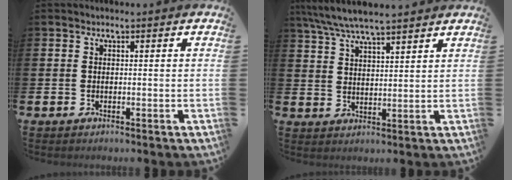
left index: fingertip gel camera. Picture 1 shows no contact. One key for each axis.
{"total": 6.4, "fx": 5.9, "fy": 0.6, "fz": 2.2, "tx": -0.062, "ty": -0.021, "tz": 0.107}